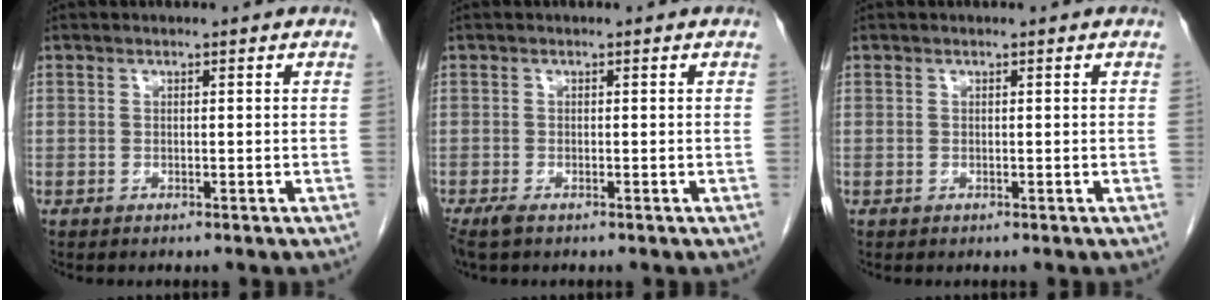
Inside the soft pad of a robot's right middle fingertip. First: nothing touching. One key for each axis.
{"total": 2.0, "fx": -1.4, "fy": 0.5, "fz": 1.4, "tx": -0.032, "ty": -0.008, "tz": -0.026}
{"total": 0.0}